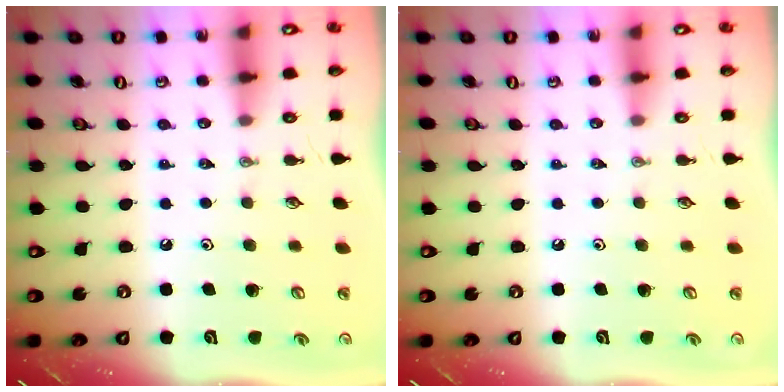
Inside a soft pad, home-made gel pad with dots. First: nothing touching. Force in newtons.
{"total": 0.0}